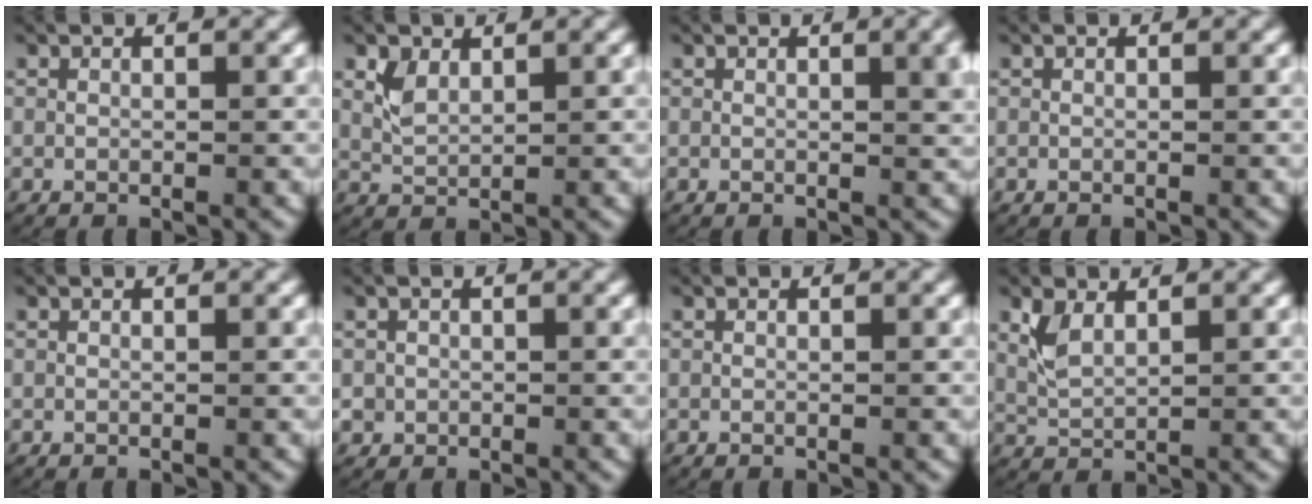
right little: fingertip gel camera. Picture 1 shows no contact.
{"total": 1.9, "force": [0.9, 1.2, 1.2], "torque": [-0.032, -0.005, 0.024]}
{"total": 2.3, "force": [0.7, 0.6, 2.1], "torque": [-0.015, 0.001, 0.012]}
{"total": 0.0}
{"total": 0.0}
{"total": 1.9, "force": [-0.3, 1.8, 0.3], "torque": [-0.021, -0.011, 0.000]}
{"total": 0.0}
{"total": 2.5, "force": [1.2, 1.5, 1.7], "torque": [-0.047, -0.004, 0.029]}